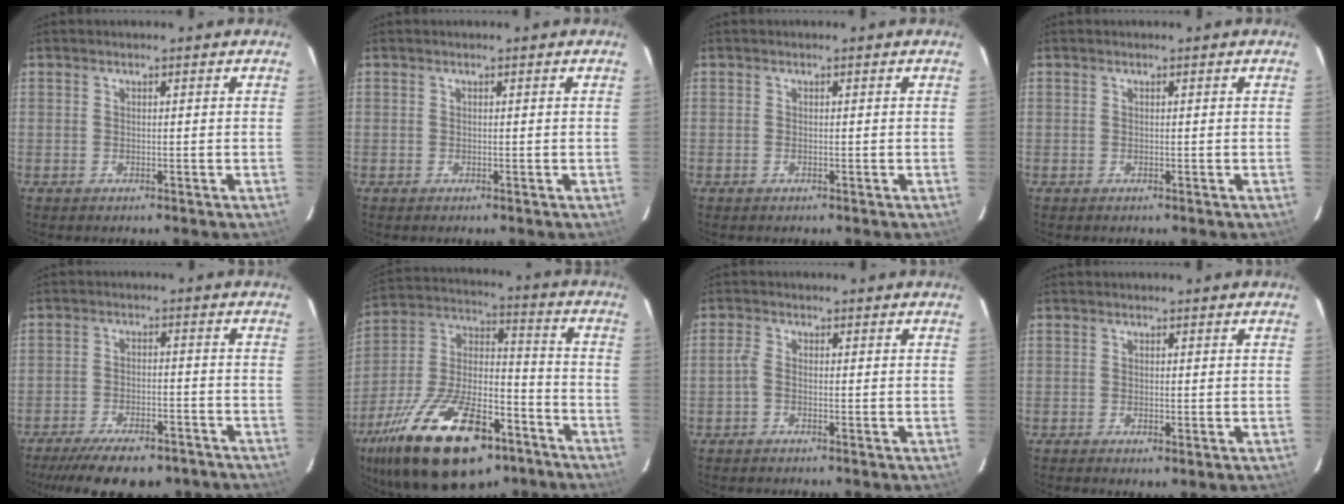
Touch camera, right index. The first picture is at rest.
{"total": 0.0}
{"total": 0.0}
{"total": 0.0}
{"total": 16.1, "force": [-12.9, 5.4, 8.0], "torque": [-0.167, -0.024, -0.184]}
{"total": 29.0, "force": [-16.9, 12.9, 19.7], "torque": [-0.376, -0.009, -0.269]}
{"total": 1.6, "force": [-0.7, 0.7, 1.3], "torque": [-0.034, 0.004, -0.020]}
{"total": 3.2, "force": [-1.8, 1.1, 2.4], "torque": [-0.049, -0.014, -0.025]}